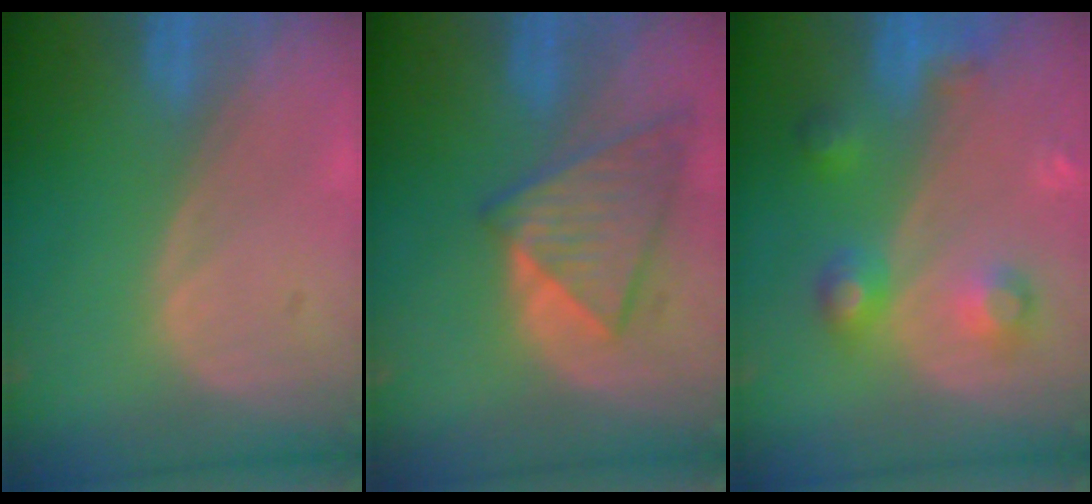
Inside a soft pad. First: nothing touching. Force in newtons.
{"total": 7.7, "press": 7.1, "slide": 3.0}
{"total": 6.0, "press": 6.0, "slide": 0.3}